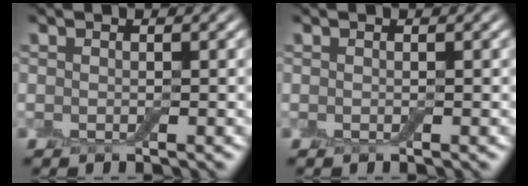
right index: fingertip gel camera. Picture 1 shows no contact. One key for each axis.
{"total": 0.0}